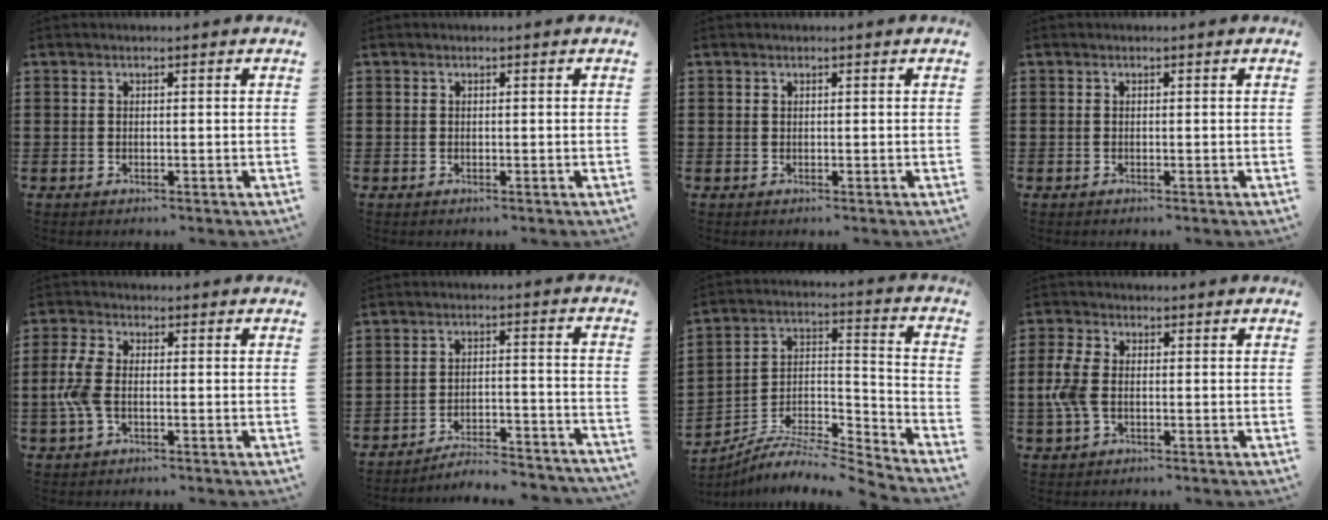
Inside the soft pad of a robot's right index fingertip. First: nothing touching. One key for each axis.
{"total": 0.0}
{"total": 0.0}
{"total": 0.0}
{"total": 5.6, "fx": -0.8, "fy": 3.0, "fz": 4.7, "tx": -0.127, "ty": -0.008, "tz": -0.024}
{"total": 5.4, "fx": -5.3, "fy": 0.2, "fz": 1.3, "tx": -0.023, "ty": 0.002, "tz": -0.104}
{"total": 6.3, "fx": -5.6, "fy": 1.8, "fz": 2.4, "tx": -0.047, "ty": 0.001, "tz": -0.112}
{"total": 5.2, "fx": -0.6, "fy": 3.0, "fz": 4.2, "tx": -0.115, "ty": -0.005, "tz": -0.020}